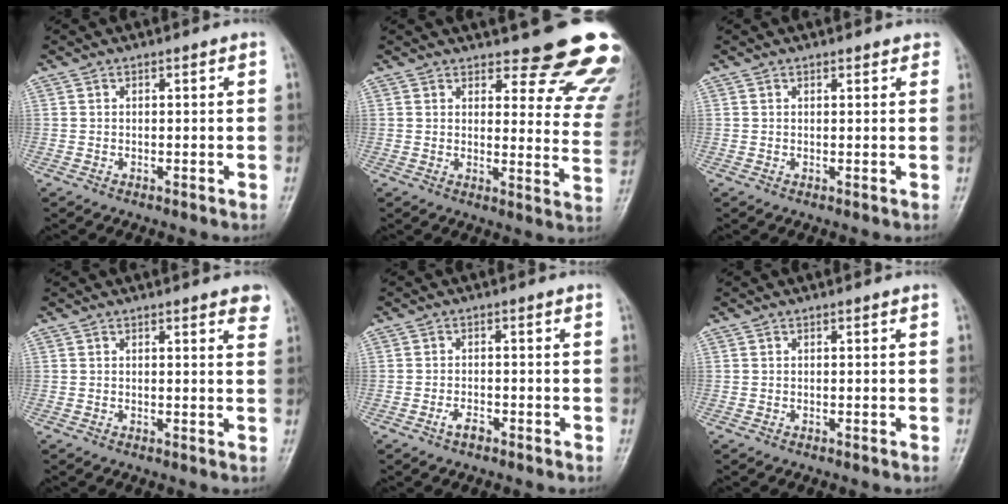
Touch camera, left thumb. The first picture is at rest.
{"total": 18.9, "force": [16.1, 5.7, 8.1], "torque": [-0.044, -0.119, 0.170]}
{"total": 1.2, "force": [1.0, 0.6, 0.5], "torque": [0.004, -0.002, 0.008]}
{"total": 4.2, "force": [3.0, 1.2, 2.7], "torque": [-0.016, -0.008, 0.027]}
{"total": 2.0, "force": [-1.4, 0.9, 1.2], "torque": [-0.026, 0.007, -0.027]}
{"total": 0.0}